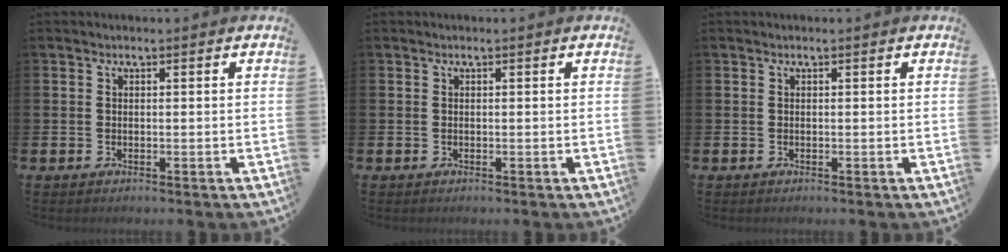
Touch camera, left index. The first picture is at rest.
{"total": 0.0}
{"total": 0.0}